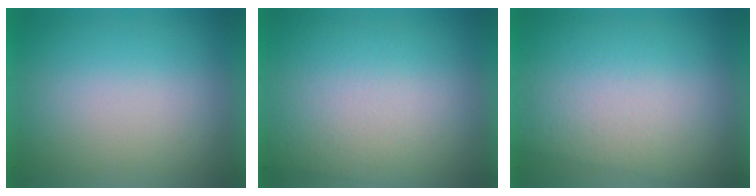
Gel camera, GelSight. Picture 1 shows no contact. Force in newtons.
{"total": 3.1}
{"total": 3.1}